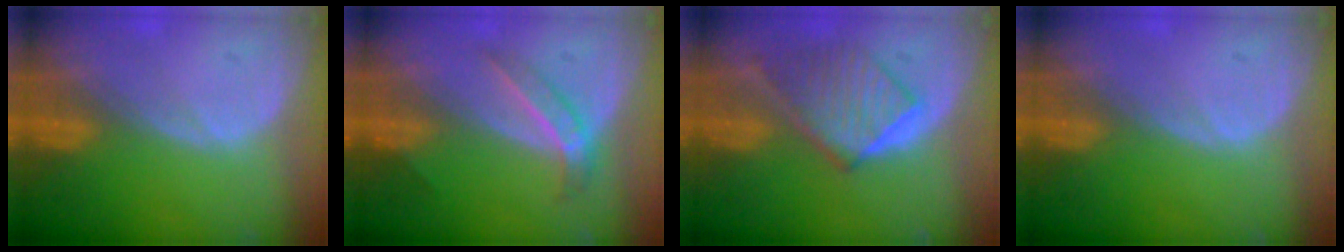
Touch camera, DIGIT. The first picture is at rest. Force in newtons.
{"total": 4.0, "press": 3.9, "slide": 0.7}
{"total": 6.9, "press": 6.9, "slide": 0.2}
{"total": 0.0}